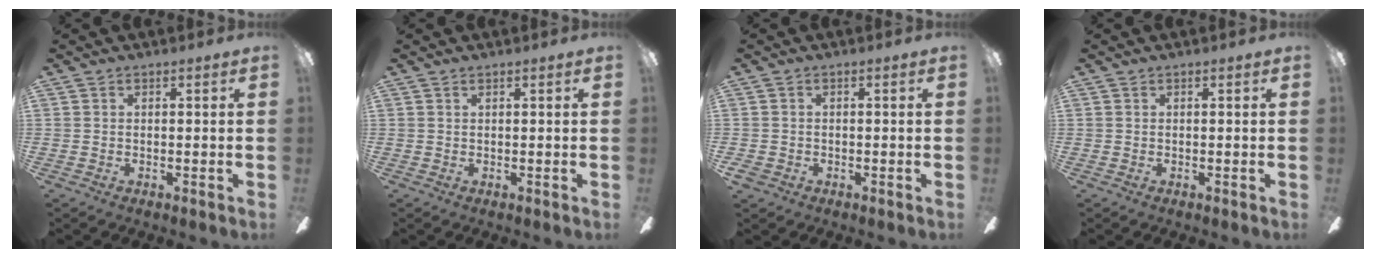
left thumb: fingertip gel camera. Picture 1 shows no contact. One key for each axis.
{"total": 0.5, "fx": 0.2, "fy": 0.2, "fz": 0.4, "tx": -0.009, "ty": 0.002, "tz": 0.004}
{"total": 1.7, "fx": -0.9, "fy": 1.3, "fz": 0.6, "tx": -0.017, "ty": 0.002, "tz": -0.020}
{"total": 0.0}